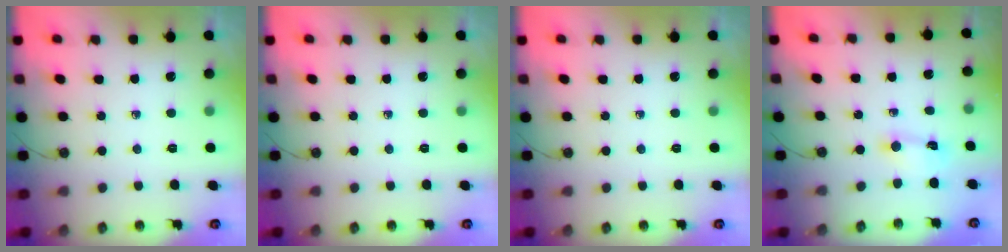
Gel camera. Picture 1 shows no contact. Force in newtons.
{"total": 0.0}
{"total": 0.0}
{"total": 1.5, "press": 1.5, "slide": 0.2}